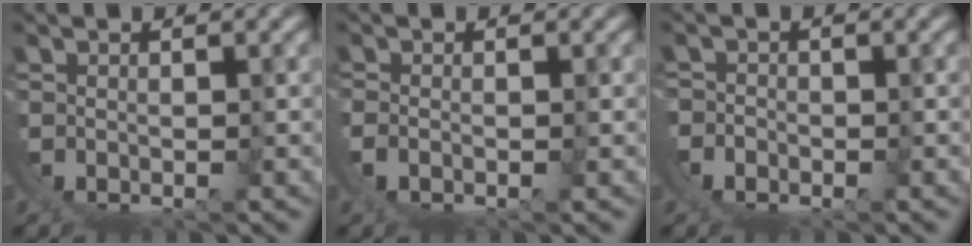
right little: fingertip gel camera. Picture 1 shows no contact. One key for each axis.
{"total": 1.3, "fx": 0.1, "fy": 0.7, "fz": 1.1, "tx": -0.033, "ty": -0.004, "tz": 0.004}
{"total": 3.9, "fx": -0.2, "fy": 3.8, "fz": 1.0, "tx": -0.039, "ty": -0.009, "tz": -0.008}